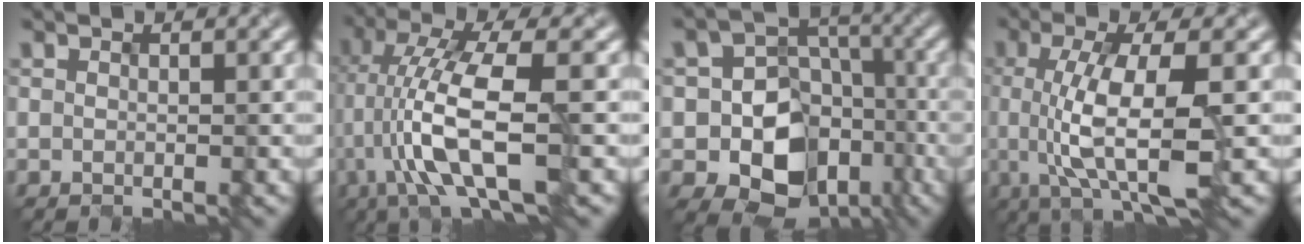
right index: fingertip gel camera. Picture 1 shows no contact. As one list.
[{"total": 9.3, "force": [-2.3, 2.4, 8.7], "torque": [-0.179, 0.004, -0.040]}, {"total": 11.0, "force": [-4.2, 8.4, 5.6], "torque": [-0.072, -0.014, -0.077]}, {"total": 7.8, "force": [-1.0, 2.4, 7.4], "torque": [-0.140, -0.008, -0.009]}]